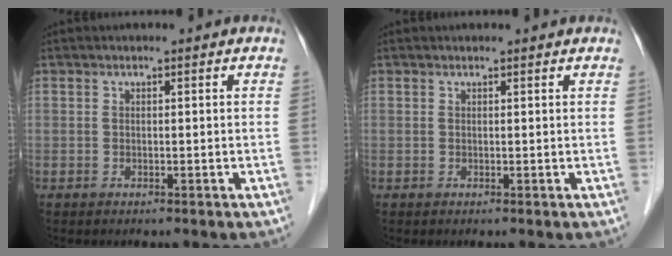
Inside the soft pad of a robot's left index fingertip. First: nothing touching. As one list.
[{"total": 1.2, "force": [1.2, 0.1, 0.1], "torque": [-0.010, 0.007, 0.013]}]